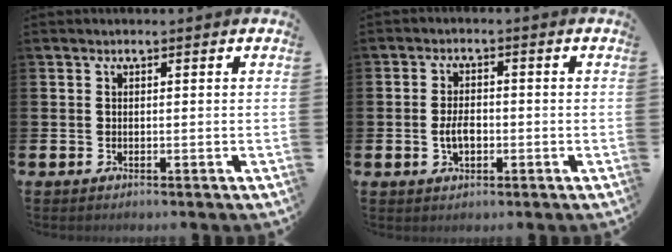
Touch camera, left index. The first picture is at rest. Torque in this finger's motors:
{"motor_torque": [0.37, 0.09, 0.09, 0.11]}